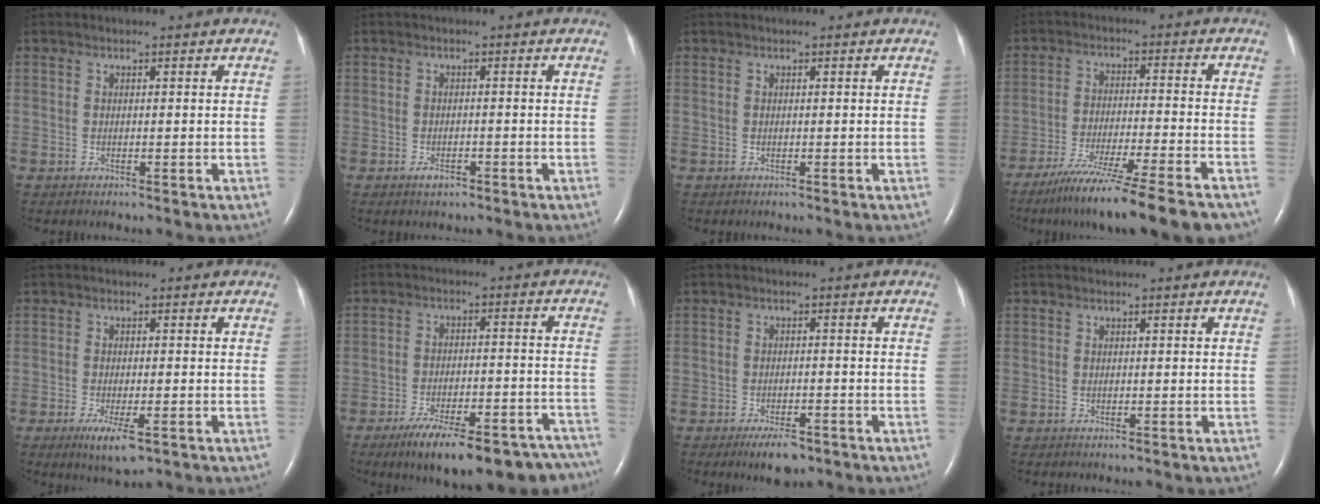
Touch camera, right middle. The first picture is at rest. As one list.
[{"total": 1.7, "force": [-1.1, 0.7, 1.0], "torque": [-0.023, -0.001, -0.016]}, {"total": 0.0}, {"total": 17.6, "force": [-14.2, 0.0, 10.4], "torque": [-0.136, -0.047, -0.225]}, {"total": 4.9, "force": [-2.5, 1.2, 4.0], "torque": [-0.075, -0.011, -0.037]}, {"total": 21.5, "force": [-17.5, 6.0, 11.0], "torque": [-0.107, 0.013, -0.234]}, {"total": 4.5, "force": [-3.1, 1.5, 2.9], "torque": [-0.053, -0.003, -0.045]}, {"total": 0.0}]